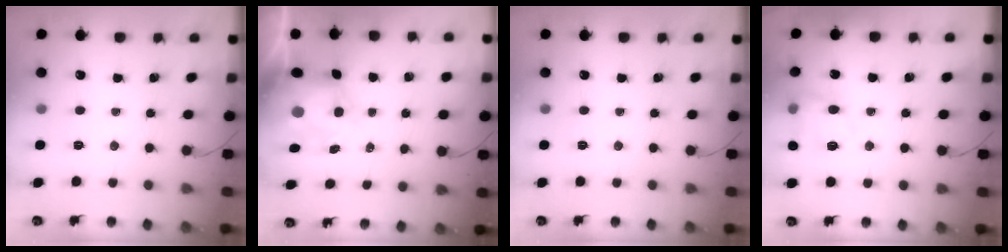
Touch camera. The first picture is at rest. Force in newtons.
{"total": 7.6, "press": 7.4, "slide": 1.9}
{"total": 0.0}
{"total": 12.0, "press": 11.9, "slide": 1.7}